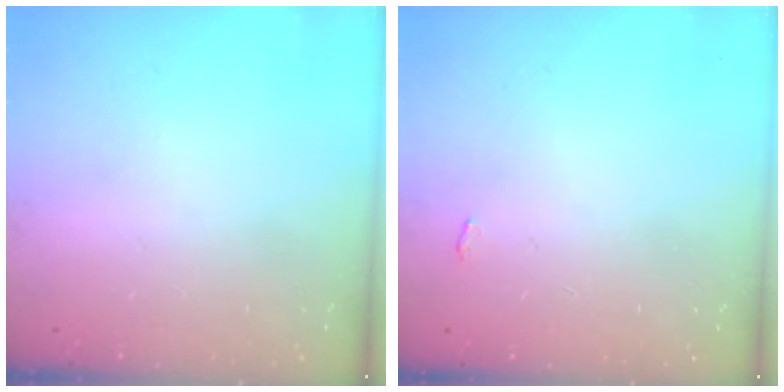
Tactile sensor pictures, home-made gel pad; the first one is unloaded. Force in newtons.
{"total": 2.8, "press": 2.8, "slide": 0.3}